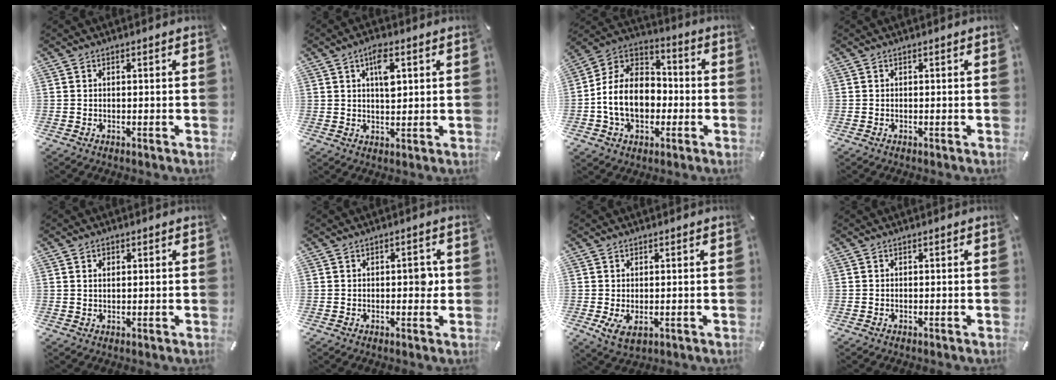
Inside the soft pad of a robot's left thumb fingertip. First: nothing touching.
{"total": 6.3, "force": [2.3, 2.8, 5.1], "torque": [-0.077, -0.005, 0.032]}
{"total": 13.8, "force": [-3.4, 10.8, 8.0], "torque": [-0.199, 0.017, -0.064]}
{"total": 0.0}
{"total": 1.5, "force": [0.7, 0.9, 0.9], "torque": [-0.019, 0.004, 0.012]}
{"total": 4.1, "force": [0.3, 2.2, 3.4], "torque": [-0.042, 0.000, -0.002]}
{"total": 3.8, "force": [0.2, 2.1, 3.2], "torque": [-0.069, -0.007, -0.001]}
{"total": 0.0}